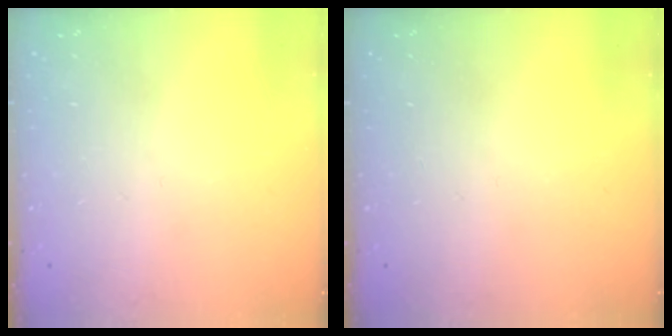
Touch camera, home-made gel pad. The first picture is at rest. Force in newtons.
{"total": 0.0}